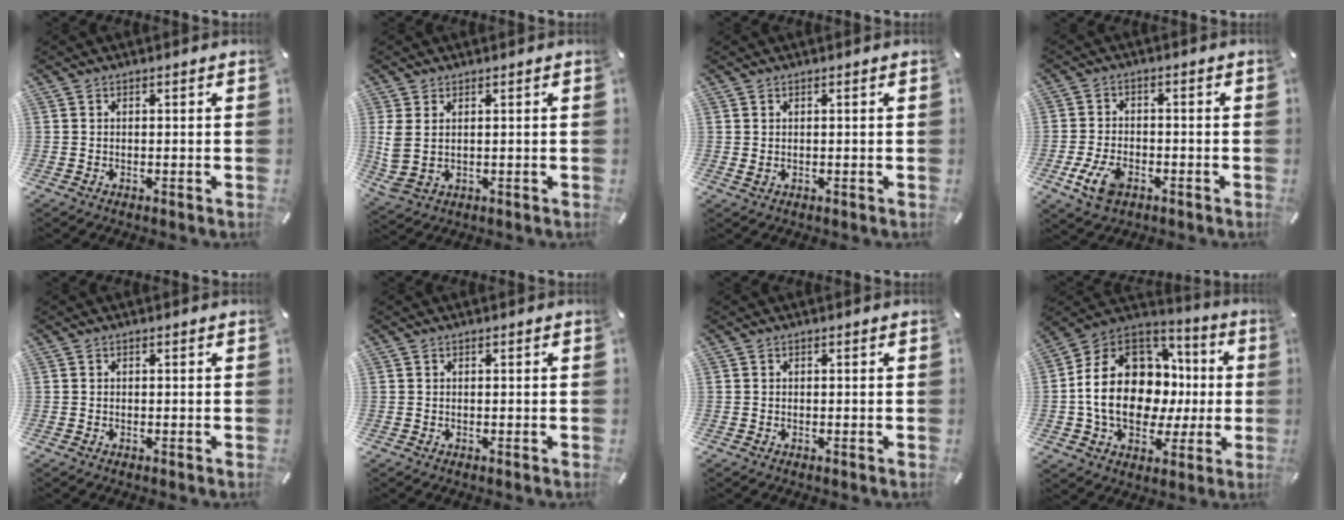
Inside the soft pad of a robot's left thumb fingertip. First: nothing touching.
{"total": 4.7, "force": [1.5, 2.3, 3.8], "torque": [-0.087, -0.005, 0.029]}
{"total": 0.7, "force": [0.2, 0.3, 0.6], "torque": [-0.012, 0.001, 0.003]}
{"total": 7.3, "force": [-3.3, 4.6, 4.7], "torque": [-0.110, 0.009, -0.063]}
{"total": 0.0}
{"total": 0.0}
{"total": 0.0}
{"total": 18.8, "force": [-0.8, 15.1, 11.1], "torque": [-0.231, -0.004, -0.009]}